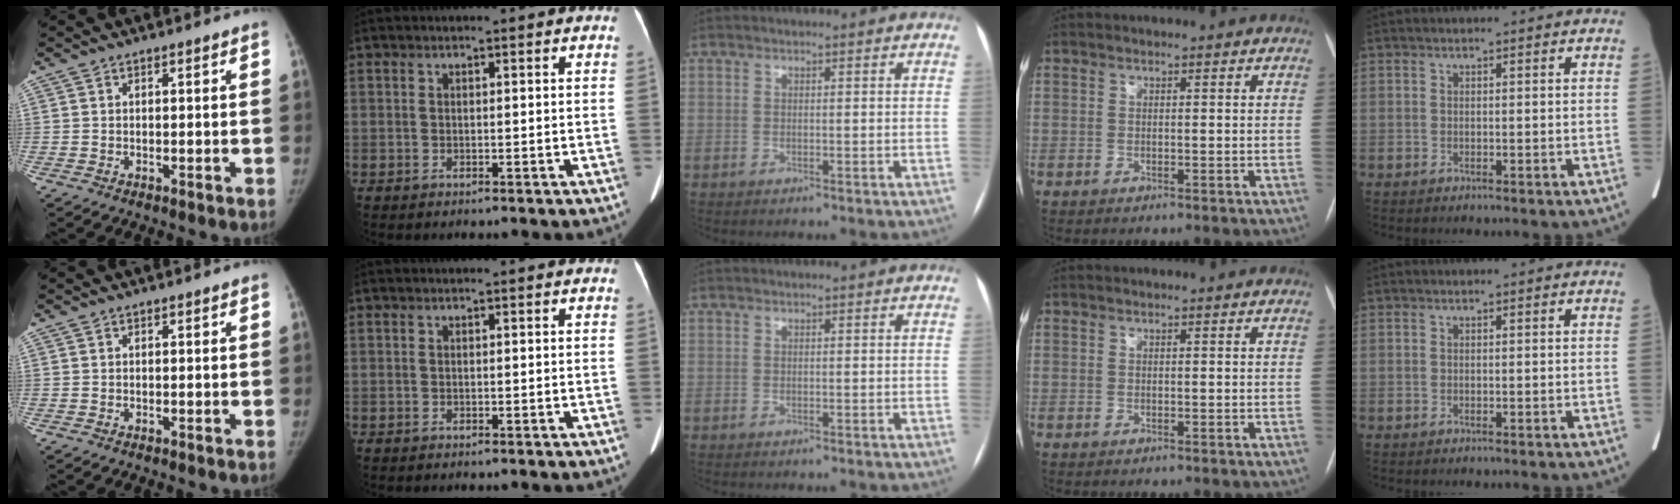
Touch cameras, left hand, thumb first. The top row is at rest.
{}